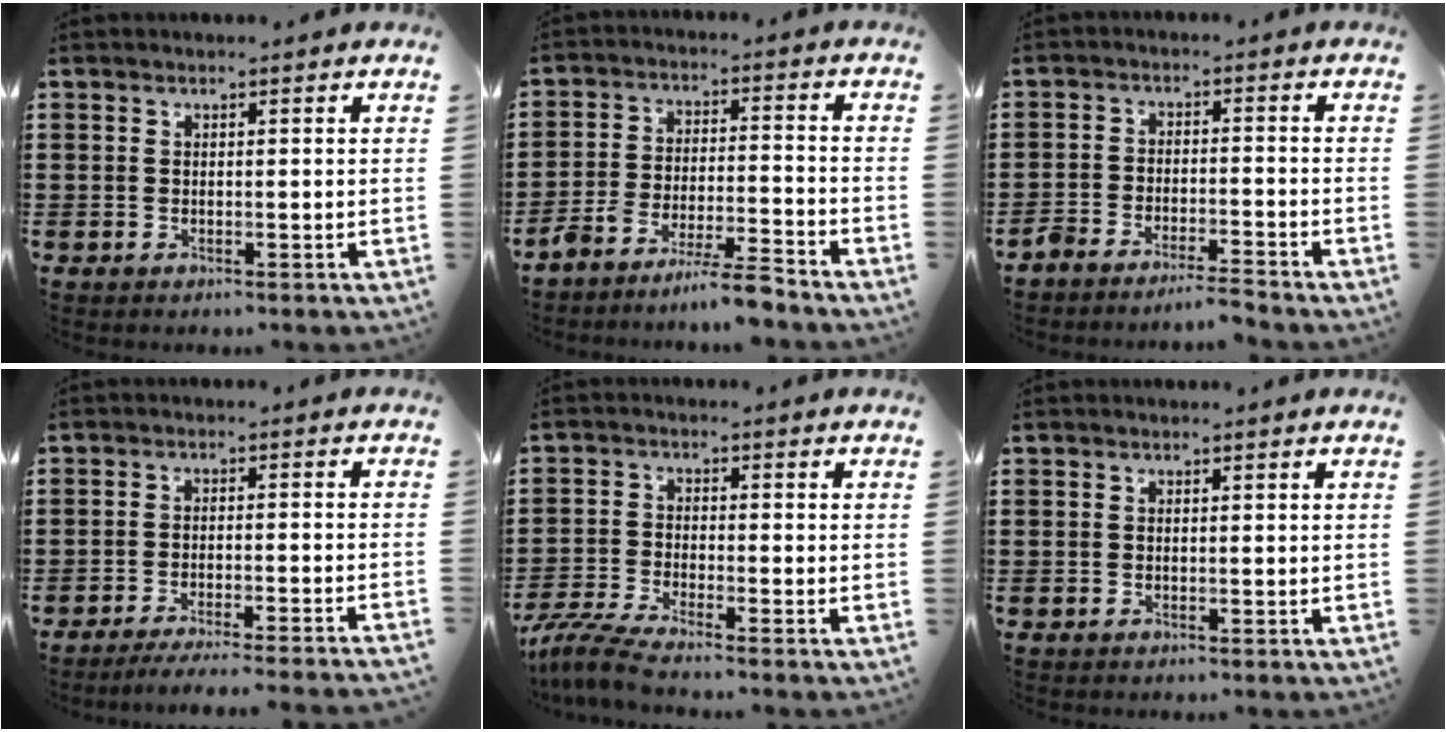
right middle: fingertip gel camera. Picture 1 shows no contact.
{"total": 7.0, "force": [-6.7, -0.4, 1.9], "torque": [-0.036, -0.004, -0.130]}
{"total": 4.2, "force": [-4.1, -0.1, 0.5], "torque": [-0.017, -0.001, -0.088]}
{"total": 3.5, "force": [-3.3, -0.4, 1.2], "torque": [-0.019, -0.002, -0.067]}
{"total": 4.6, "force": [-4.1, 0.0, 2.2], "torque": [-0.066, -0.018, -0.085]}
{"total": 0.0}